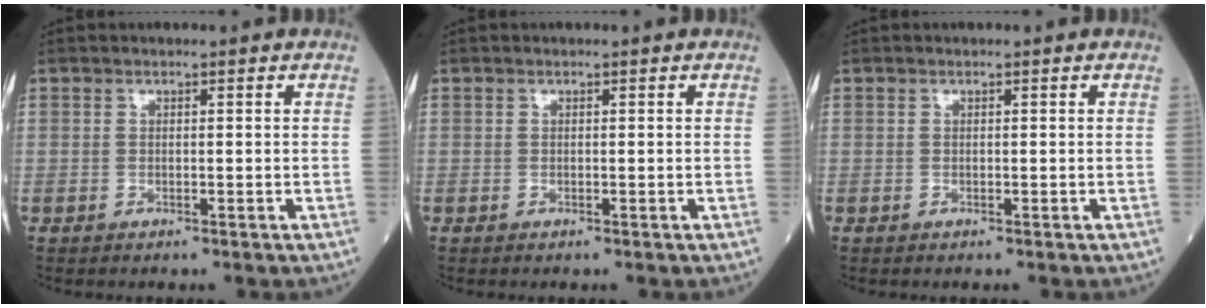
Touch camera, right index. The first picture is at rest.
{"total": 0.0}
{"total": 0.0}